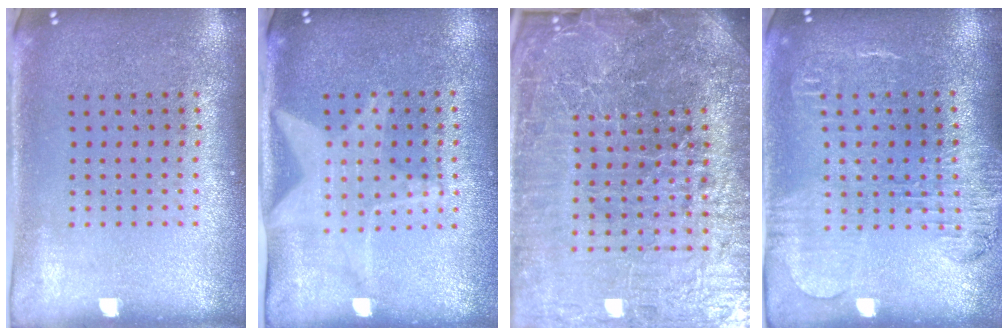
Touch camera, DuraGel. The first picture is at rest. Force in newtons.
{"total": 1.8, "press": 1.5, "slide": 1.0}
{"total": 7.6, "press": 6.6, "slide": 3.8}
{"total": 1.8, "press": 1.7, "slide": 0.7}